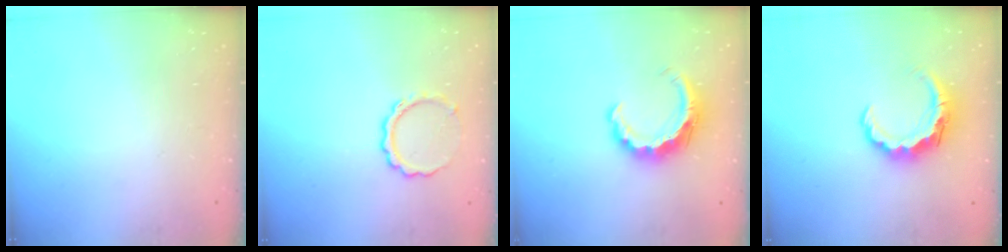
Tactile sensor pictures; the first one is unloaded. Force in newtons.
{"total": 7.5, "press": 7.4, "slide": 1.1}
{"total": 10.1, "press": 10.0, "slide": 1.5}
{"total": 7.8, "press": 7.7, "slide": 1.4}